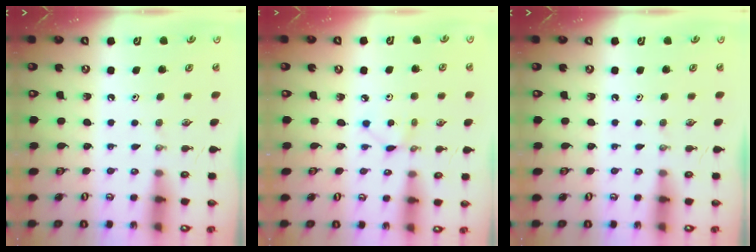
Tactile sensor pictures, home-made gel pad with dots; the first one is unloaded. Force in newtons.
{"total": 2.4, "press": 2.4, "slide": 0.3}
{"total": 0.0}